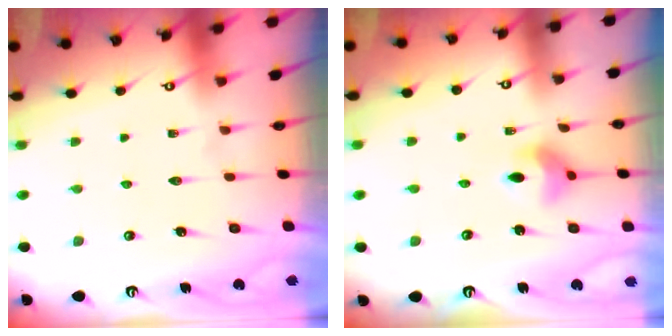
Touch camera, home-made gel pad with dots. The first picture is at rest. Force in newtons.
{"total": 8.0, "press": 7.9, "slide": 1.1}